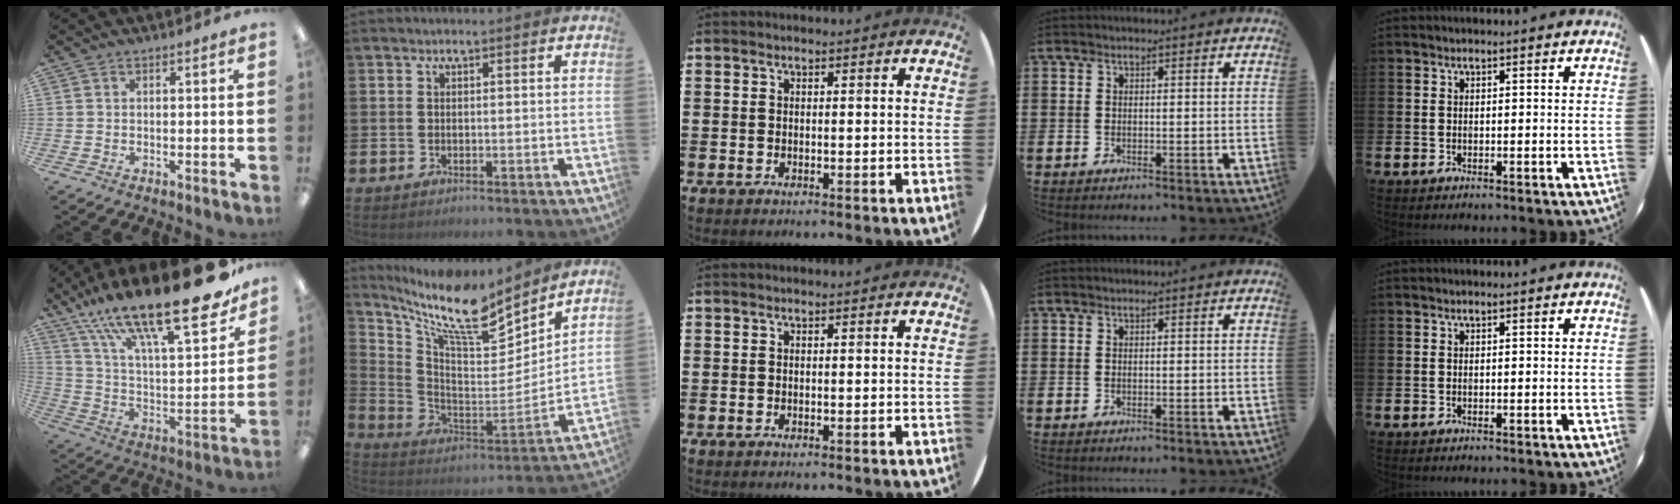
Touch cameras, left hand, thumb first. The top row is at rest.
{"thumb": {"total": 28.6, "force": [19.8, 7.7, 19.1], "torque": [-0.311, -0.125, 0.328]}, "index": {"total": 11.7, "force": [9.1, 2.8, 6.7], "torque": [-0.165, -0.059, 0.151]}}